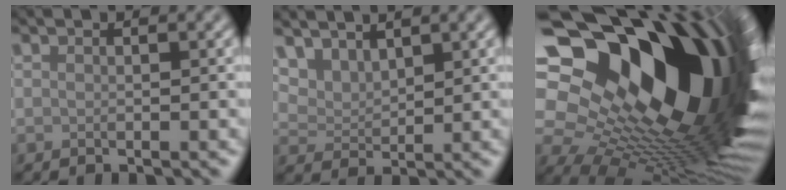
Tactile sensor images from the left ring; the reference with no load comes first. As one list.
[{"total": 3.1, "force": [2.6, 1.2, 1.2], "torque": [-0.028, -0.007, 0.057]}, {"total": 22.7, "force": [5.1, 11.9, 18.6], "torque": [-0.303, -0.036, 0.108]}]